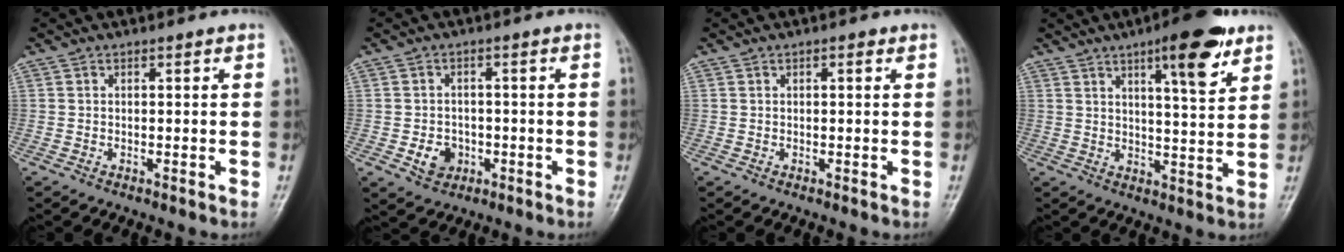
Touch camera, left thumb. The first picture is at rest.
{"total": 4.5, "force": [-1.5, 3.8, 1.9], "torque": [-0.012, 0.006, -0.020]}
{"total": 0.9, "force": [0.4, 0.4, 0.8], "torque": [-0.009, 0.003, 0.002]}
{"total": 11.2, "force": [6.4, 2.7, 8.9], "torque": [-0.111, -0.033, 0.089]}